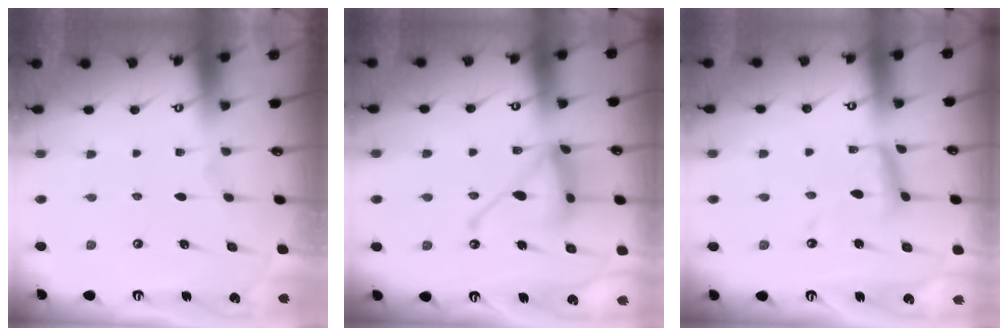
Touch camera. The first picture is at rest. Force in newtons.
{"total": 17.3, "press": 17.2, "slide": 1.4}
{"total": 10.5, "press": 10.5, "slide": 1.0}